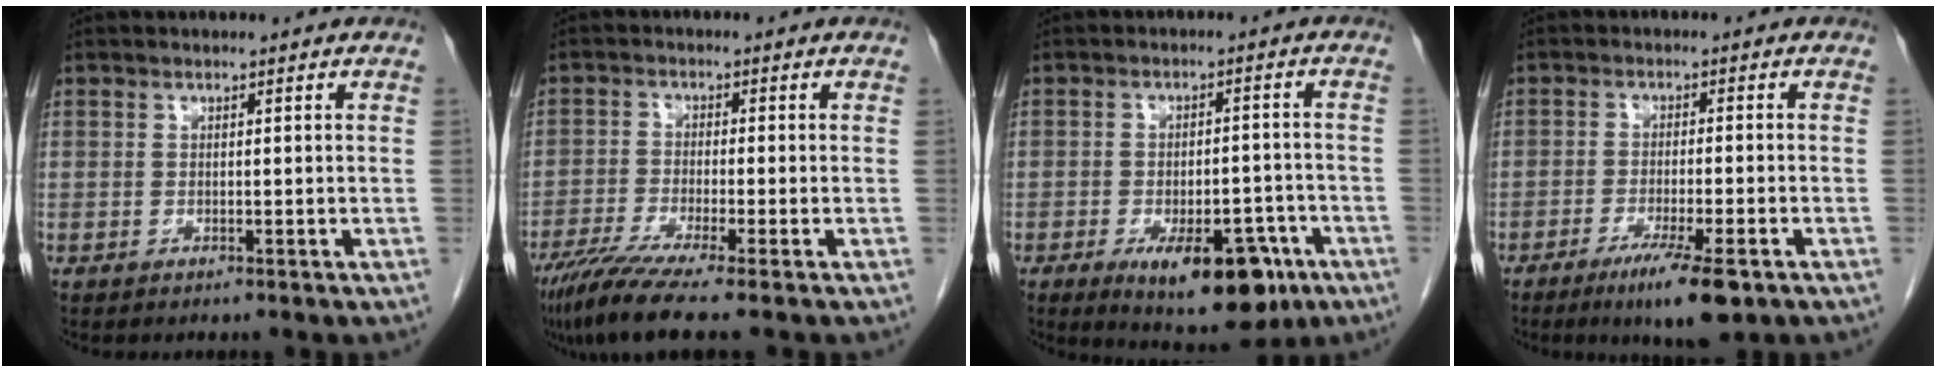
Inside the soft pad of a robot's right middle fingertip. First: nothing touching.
{"total": 8.2, "force": [-6.1, -0.7, 5.4], "torque": [-0.090, -0.026, -0.106]}
{"total": 12.7, "force": [-6.8, 5.3, 9.3], "torque": [-0.121, -0.002, -0.086]}
{"total": 7.7, "force": [-4.6, 0.6, 6.1], "torque": [-0.101, -0.018, -0.072]}